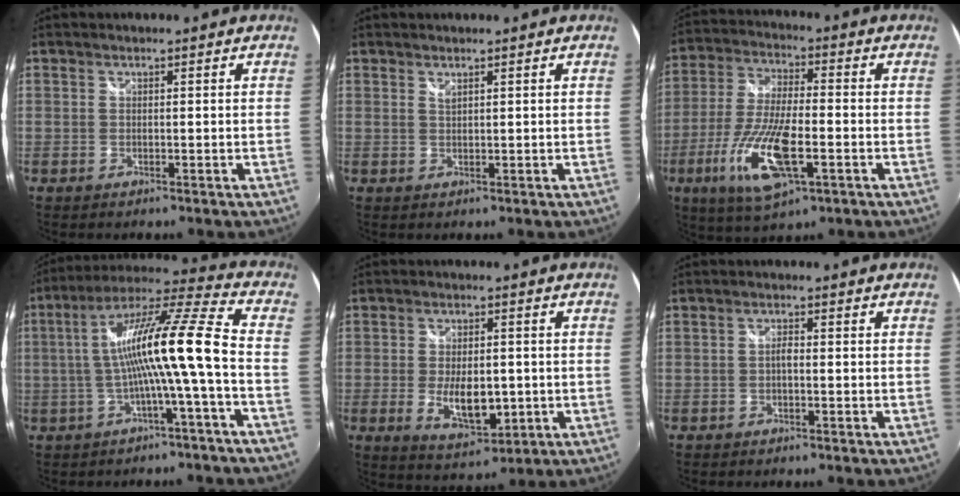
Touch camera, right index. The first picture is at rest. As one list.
[{"total": 0.8, "force": [0.7, 0.2, 0.4], "torque": [-0.007, 0.000, 0.012]}, {"total": 15.3, "force": [-5.6, 4.7, 13.5], "torque": [-0.284, -0.022, -0.104]}, {"total": 14.9, "force": [-2.4, -0.7, 14.6], "torque": [-0.257, 0.010, -0.039]}, {"total": 9.4, "force": [-1.6, 4.7, 8.0], "torque": [-0.152, -0.014, -0.019]}, {"total": 1.3, "force": [-0.3, 0.5, 1.1], "torque": [-0.022, 0.004, -0.008]}]